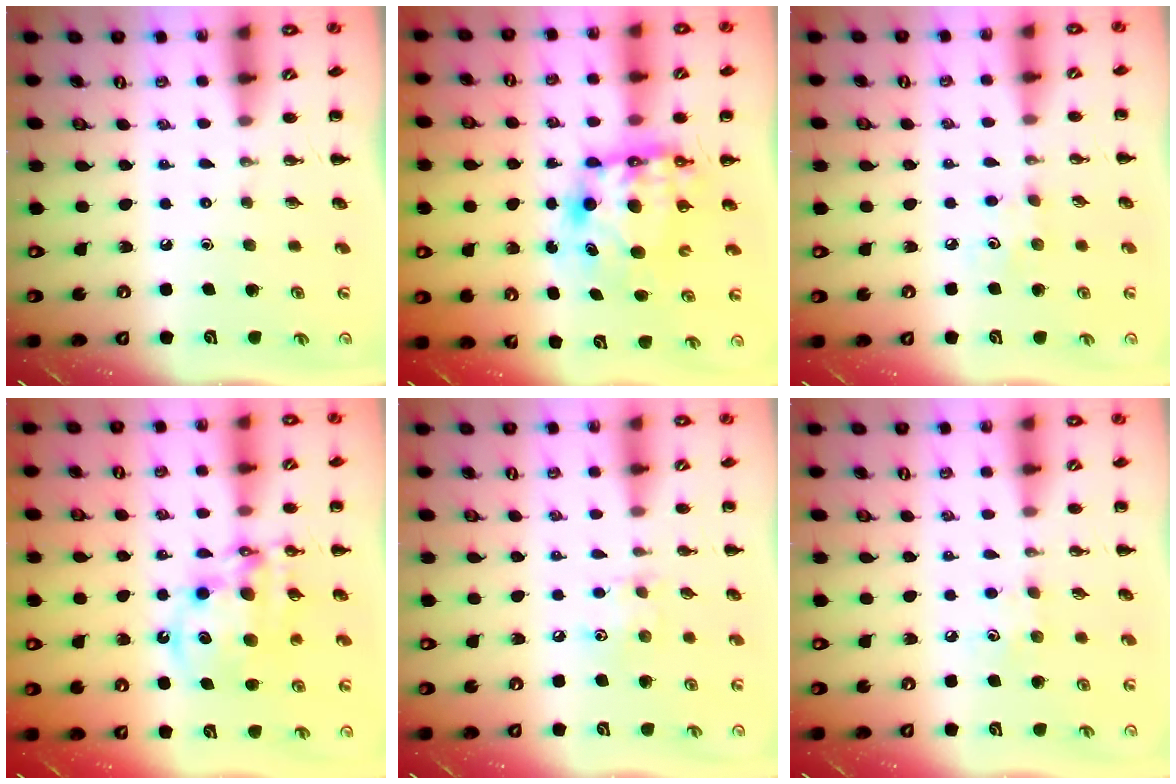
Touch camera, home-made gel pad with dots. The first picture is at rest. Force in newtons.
{"total": 9.3, "press": 9.1, "slide": 2.2}
{"total": 3.7, "press": 3.5, "slide": 1.0}
{"total": 12.8, "press": 12.5, "slide": 2.9}
{"total": 6.3, "press": 6.2, "slide": 1.1}
{"total": 4.3, "press": 4.1, "slide": 1.1}